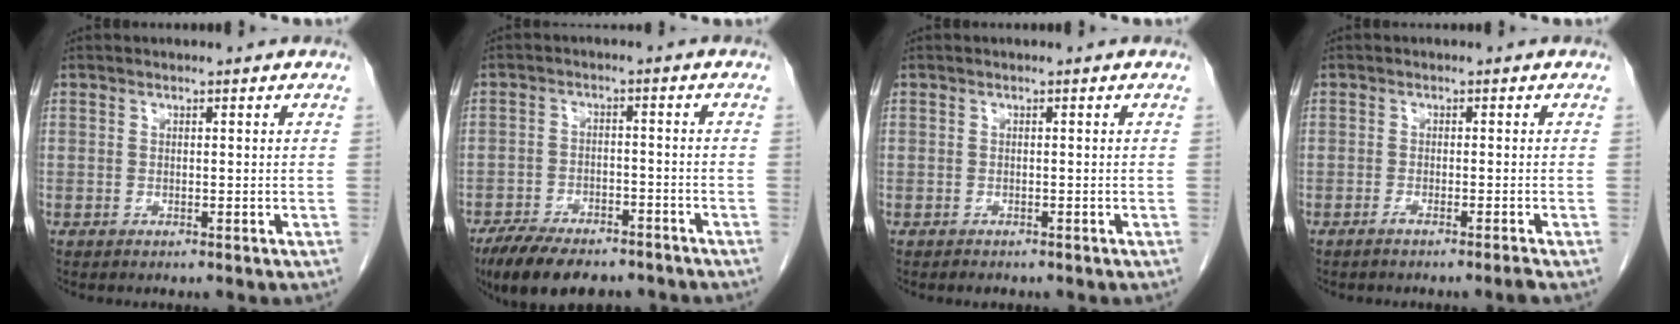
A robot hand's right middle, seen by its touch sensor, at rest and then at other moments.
{"total": 12.4, "force": [-9.9, 4.4, 5.9], "torque": [-0.095, -0.005, -0.151]}
{"total": 0.7, "force": [-0.6, 0.3, 0.2], "torque": [-0.008, -0.003, -0.008]}
{"total": 2.3, "force": [-1.8, -0.7, 1.2], "torque": [-0.016, 0.003, -0.031]}